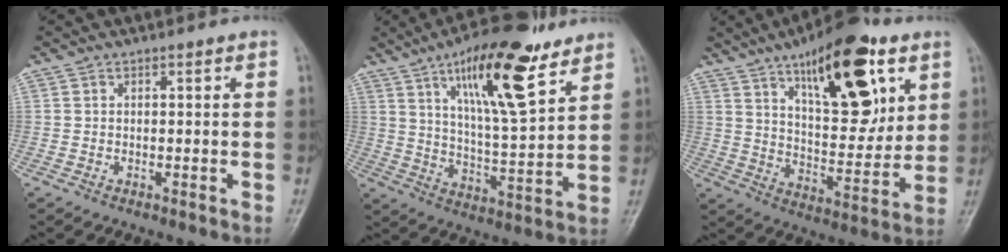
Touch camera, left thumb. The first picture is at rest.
{"total": 18.5, "force": [10.5, 5.3, 14.2], "torque": [-0.208, -0.050, 0.177]}
{"total": 21.7, "force": [10.6, 8.9, 16.7], "torque": [-0.205, -0.046, 0.168]}